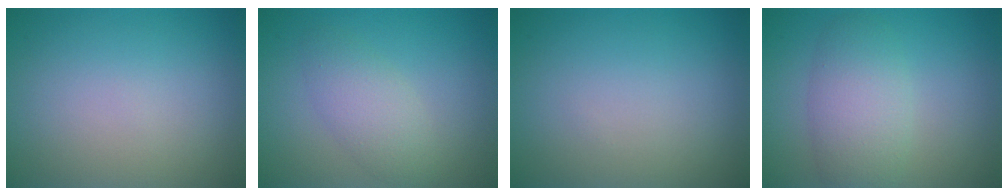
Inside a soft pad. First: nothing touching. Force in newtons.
{"total": 2.9, "press": 2.9, "slide": 0.1}
{"total": 0.0}
{"total": 4.3, "press": 4.3, "slide": 0.2}